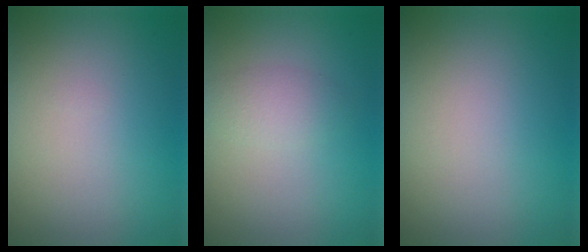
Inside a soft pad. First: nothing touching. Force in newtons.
{"total": 1.9, "press": 1.9, "slide": 0.1}
{"total": 0.0}